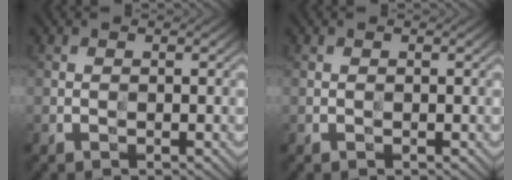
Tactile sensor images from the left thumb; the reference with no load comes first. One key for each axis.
{"total": 0.0}